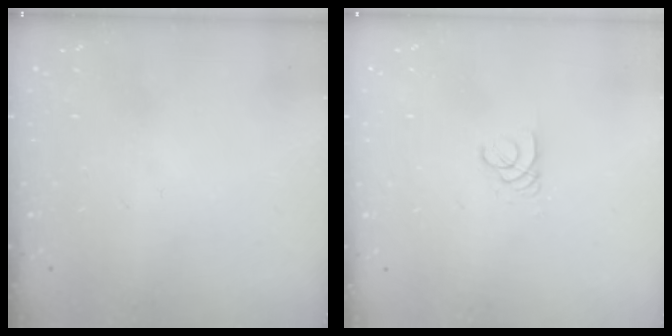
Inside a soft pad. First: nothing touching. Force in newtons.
{"total": 1.8, "press": 1.8, "slide": 0.2}